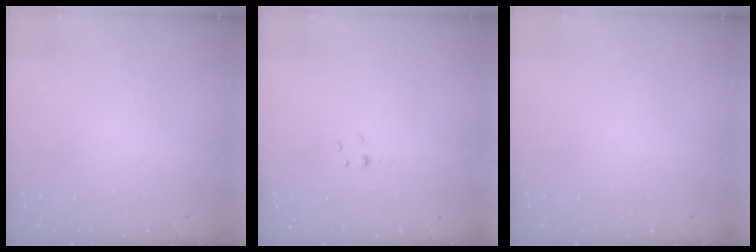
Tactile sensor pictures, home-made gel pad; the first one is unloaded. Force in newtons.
{"total": 1.5, "press": 1.4, "slide": 0.2}
{"total": 0.0}